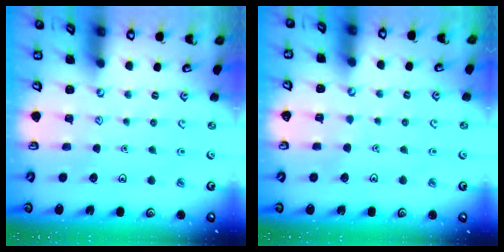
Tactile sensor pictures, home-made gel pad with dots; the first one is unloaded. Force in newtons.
{"total": 1.4, "press": 1.4, "slide": 0.1}